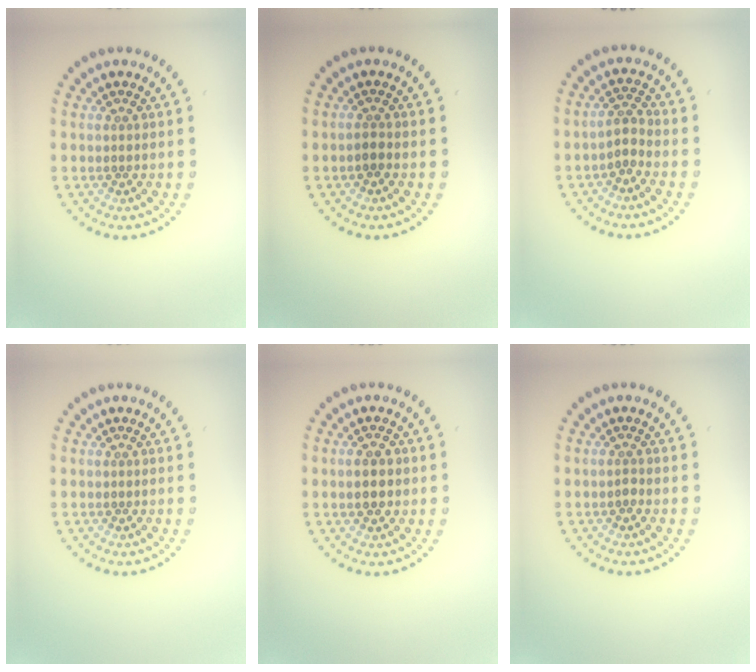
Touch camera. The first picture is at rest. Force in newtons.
{"total": 1.1, "press": 1.0, "slide": 0.5}
{"total": 1.7, "press": 1.3, "slide": 1.0}
{"total": 0.0}
{"total": 2.9, "press": 2.9, "slide": 0.2}
{"total": 0.7, "press": 0.4, "slide": 0.5}